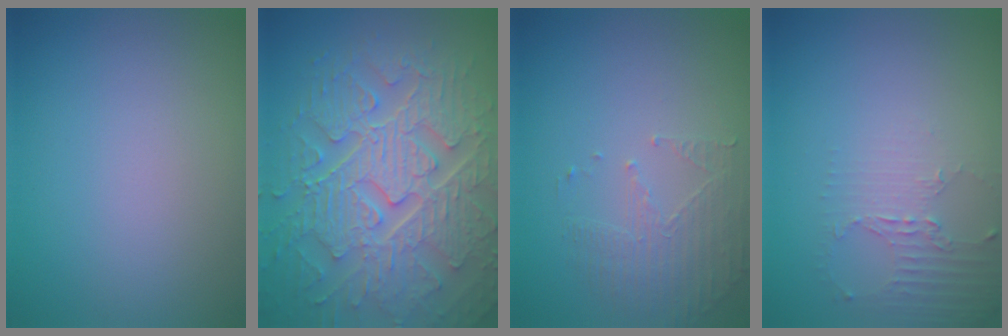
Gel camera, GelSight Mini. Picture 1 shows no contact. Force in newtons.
{"total": 9.5, "press": 7.0, "slide": 6.5}
{"total": 1.8, "press": 1.1, "slide": 1.4}
{"total": 2.3, "press": 1.6, "slide": 1.6}